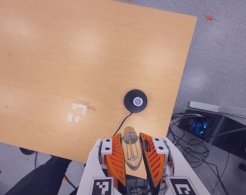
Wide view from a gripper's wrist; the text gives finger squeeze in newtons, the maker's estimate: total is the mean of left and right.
{"total": 19.6, "left": 21.2, "right": 18.0}